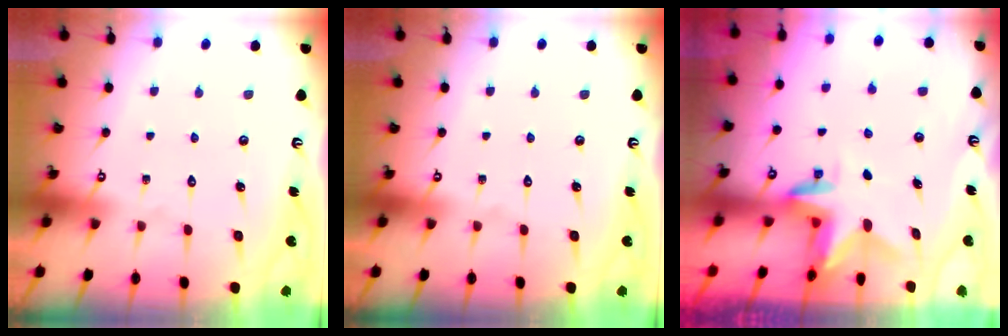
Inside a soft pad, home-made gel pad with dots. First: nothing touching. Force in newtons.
{"total": 0.0}
{"total": 2.9, "press": 2.9, "slide": 0.2}